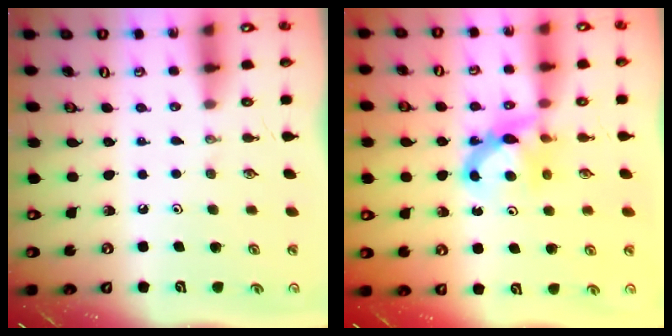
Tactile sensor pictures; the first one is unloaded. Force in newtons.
{"total": 7.2, "press": 7.2, "slide": 0.4}